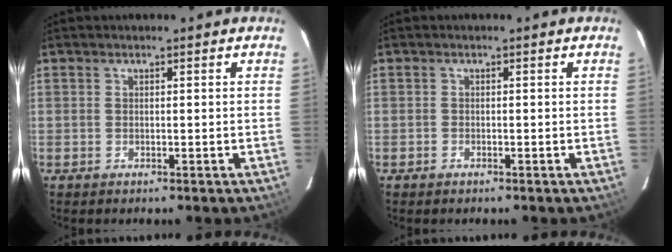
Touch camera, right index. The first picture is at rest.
{"total": 0.6, "force": [-0.5, 0.4, 0.0], "torque": [-0.003, 0.000, -0.009]}